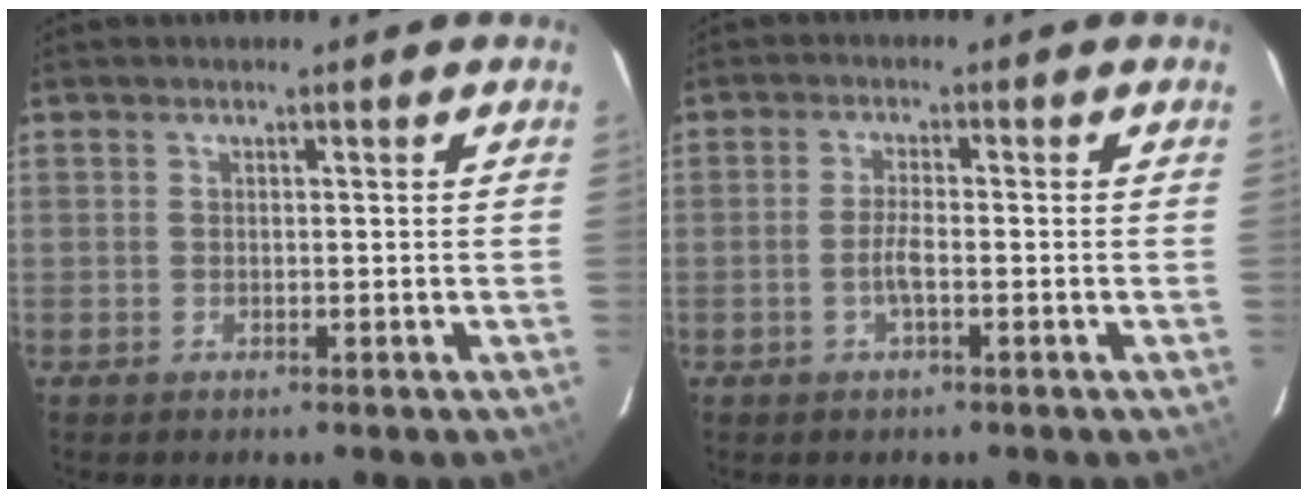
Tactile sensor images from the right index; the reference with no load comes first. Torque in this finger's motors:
{"motor_torque": [-0.19, -0.03, -0.05, 0.01]}